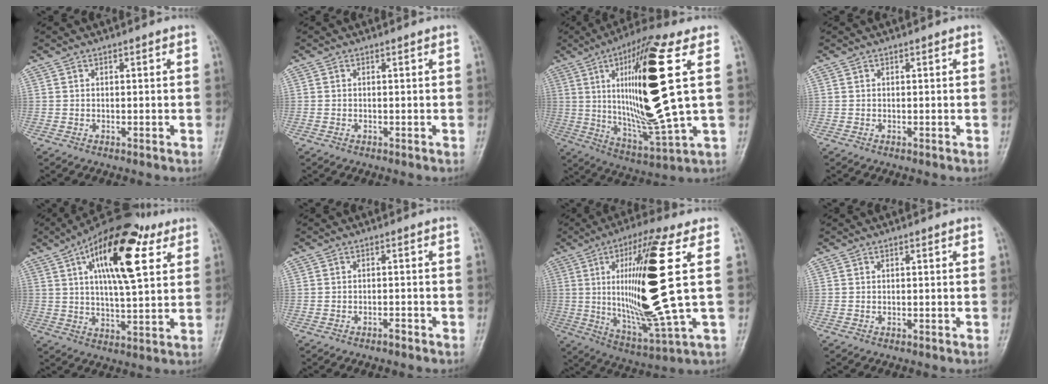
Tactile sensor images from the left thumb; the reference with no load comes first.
{"total": 0.0}
{"total": 21.7, "force": [4.4, 2.8, 21.1], "torque": [-0.386, -0.028, 0.078]}
{"total": 0.0}
{"total": 20.3, "force": [8.5, 7.8, 16.7], "torque": [-0.244, -0.010, 0.130]}
{"total": 1.0, "force": [-0.9, 0.1, 0.3], "torque": [-0.007, 0.007, -0.015]}
{"total": 19.9, "force": [2.6, 1.7, 19.6], "torque": [-0.373, -0.027, 0.046]}
{"total": 0.0}